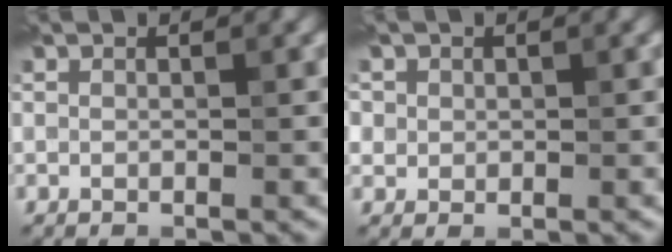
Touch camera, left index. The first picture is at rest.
{"total": 2.9, "force": [1.4, 2.3, 1.1], "torque": [-0.024, 0.012, 0.021]}